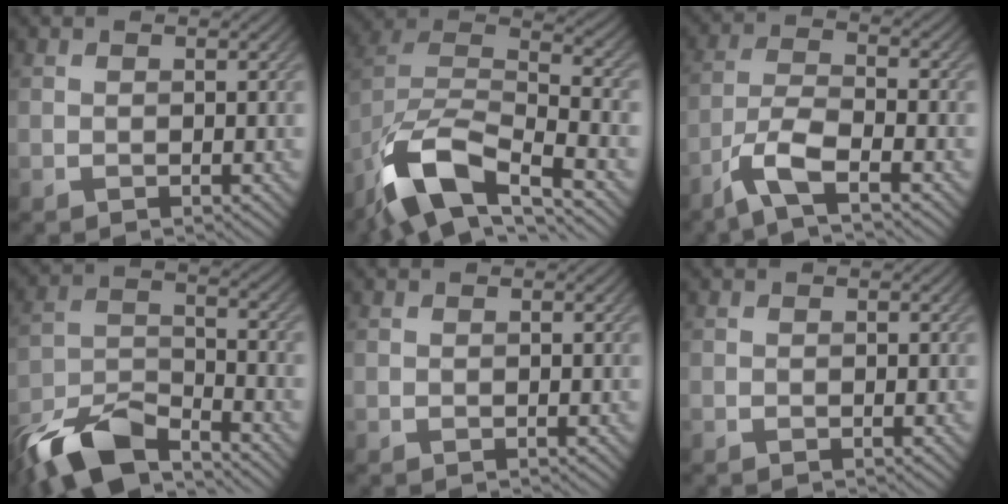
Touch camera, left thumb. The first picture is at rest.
{"total": 13.5, "force": [-8.9, 4.9, 8.9], "torque": [-0.189, -0.012, -0.168]}
{"total": 6.7, "force": [-4.4, 1.7, 4.9], "torque": [-0.106, 0.000, -0.099]}
{"total": 10.6, "force": [-8.4, 3.3, 5.5], "torque": [-0.110, -0.004, -0.174]}
{"total": 0.0}
{"total": 0.0}